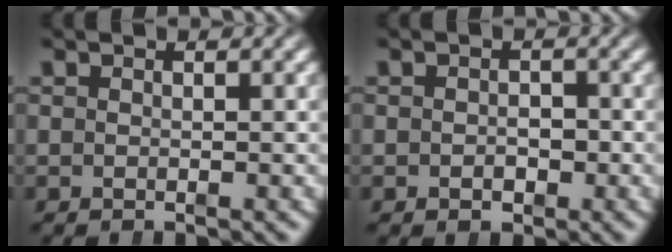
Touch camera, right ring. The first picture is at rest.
{"total": 1.2, "force": [-0.7, 0.5, 0.8], "torque": [-0.005, -0.007, -0.008]}